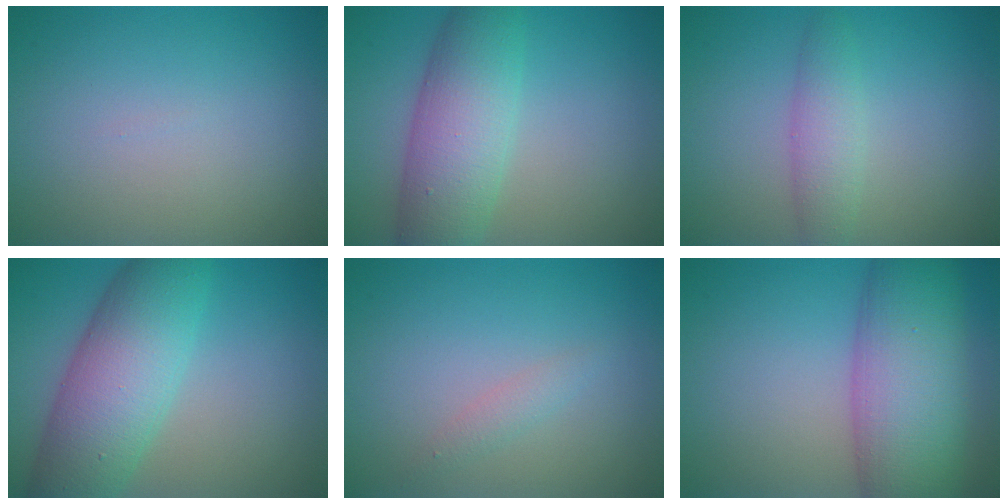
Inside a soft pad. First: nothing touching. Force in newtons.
{"total": 7.1, "press": 7.1, "slide": 0.1}
{"total": 2.7, "press": 2.7, "slide": 0.1}
{"total": 9.0, "press": 9.0, "slide": 0.2}
{"total": 1.1, "press": 1.1, "slide": 0.1}
{"total": 10.8, "press": 10.8, "slide": 0.4}